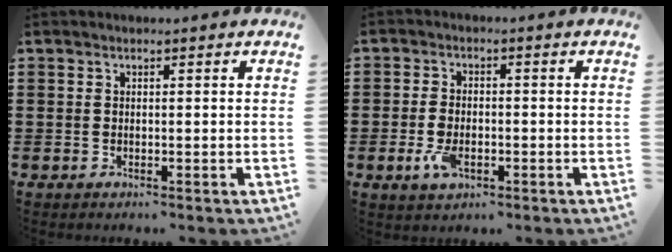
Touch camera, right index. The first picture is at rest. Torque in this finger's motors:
{"motor_torque": [1.09, 1.05, 0.01, -0.03]}